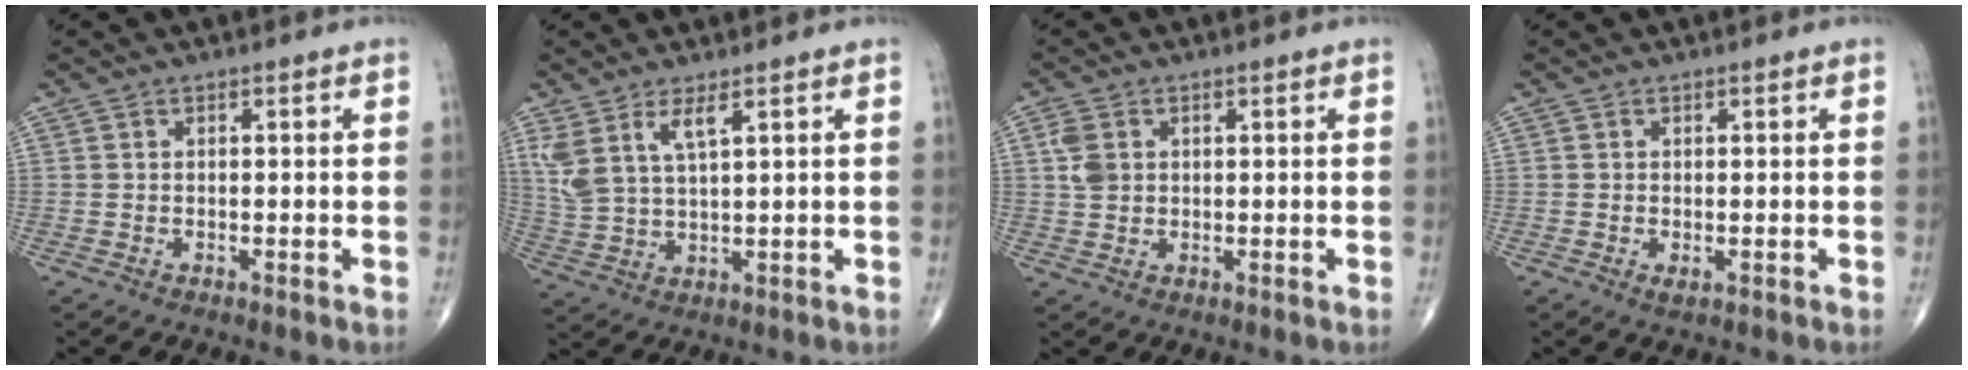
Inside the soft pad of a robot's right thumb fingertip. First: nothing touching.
{"total": 6.9, "force": [3.7, 2.1, 5.4], "torque": [-0.124, -0.016, 0.084]}
{"total": 3.7, "force": [0.9, 2.8, 2.2], "torque": [-0.043, 0.002, 0.021]}
{"total": 1.0, "force": [-0.3, 0.4, 0.8], "torque": [-0.014, -0.003, -0.004]}